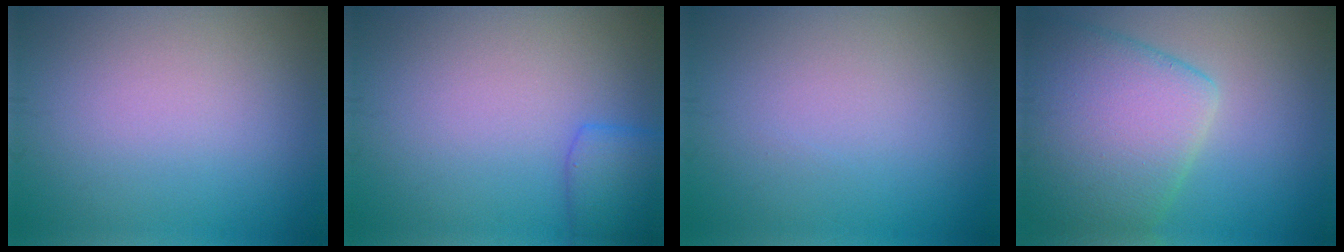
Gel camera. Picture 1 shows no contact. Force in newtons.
{"total": 2.7, "press": 2.6, "slide": 0.2}
{"total": 0.0}
{"total": 8.9, "press": 8.9, "slide": 0.4}